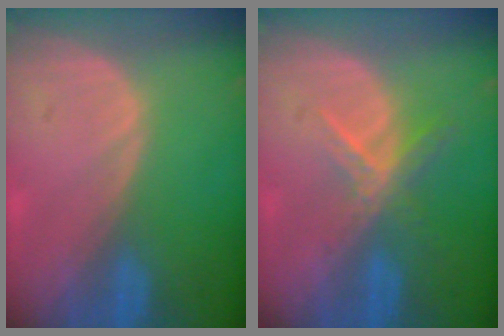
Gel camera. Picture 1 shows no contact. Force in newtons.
{"total": 5.5, "press": 4.8, "slide": 2.8}